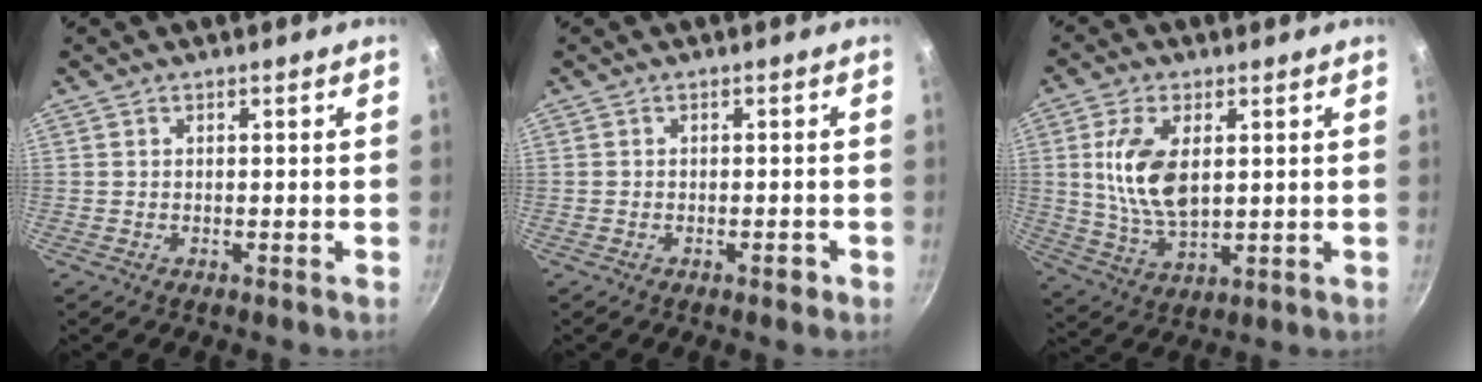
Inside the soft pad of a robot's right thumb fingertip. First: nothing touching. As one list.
[{"total": 1.5, "force": [-0.8, 0.7, 1.0], "torque": [-0.012, 0.010, -0.009]}, {"total": 11.7, "force": [2.2, 6.2, 9.7], "torque": [-0.183, -0.013, 0.048]}]